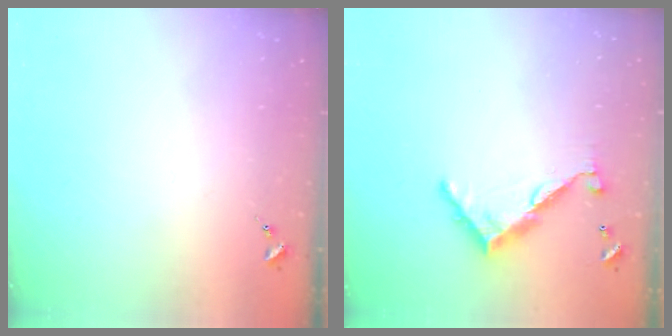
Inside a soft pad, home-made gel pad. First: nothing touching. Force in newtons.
{"total": 9.0, "press": 9.0, "slide": 0.7}